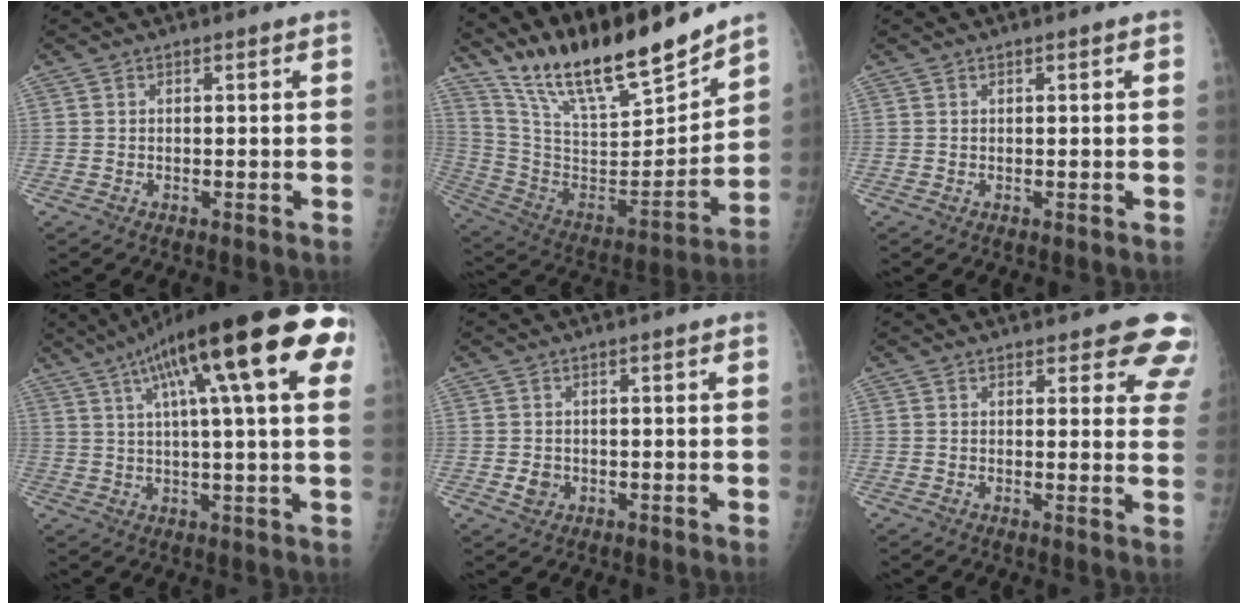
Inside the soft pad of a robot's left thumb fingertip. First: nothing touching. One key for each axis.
{"total": 22.5, "fx": 19.2, "fy": 4.3, "fz": 10.8, "tx": -0.153, "ty": -0.105, "tz": 0.344}
{"total": 0.5, "fx": 0.2, "fy": 0.1, "fz": 0.5, "tx": -0.008, "ty": 0.002, "tz": 0.003}
{"total": 25.2, "fx": 10.2, "fy": 5.5, "fz": 22.3, "tx": -0.334, "ty": 0.022, "tz": 0.146}
{"total": 2.2, "fx": -0.5, "fy": 1.9, "fz": 1.0, "tx": -0.011, "ty": 0.004, "tz": -0.005}
{"total": 8.8, "fx": 7.2, "fy": 3.4, "fz": 3.8, "tx": 0.007, "ty": -0.033, "tz": 0.059}